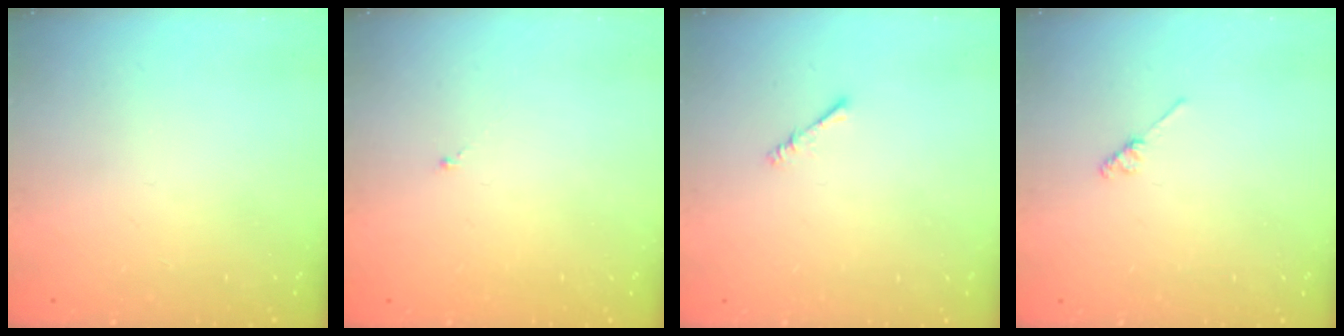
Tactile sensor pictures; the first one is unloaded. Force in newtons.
{"total": 0.0}
{"total": 1.4, "press": 1.4, "slide": 0.4}
{"total": 2.1, "press": 2.1, "slide": 0.4}